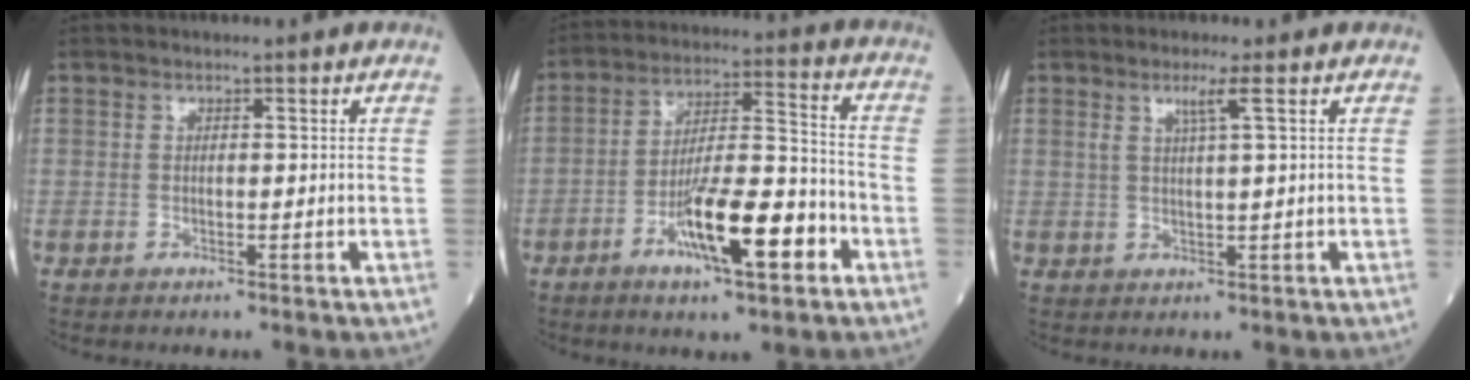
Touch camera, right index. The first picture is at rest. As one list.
[{"total": 12.8, "force": [-5.7, 2.3, 11.3], "torque": [-0.199, 0.003, -0.094]}, {"total": 2.6, "force": [1.3, -0.5, 2.1], "torque": [-0.047, -0.001, 0.028]}]